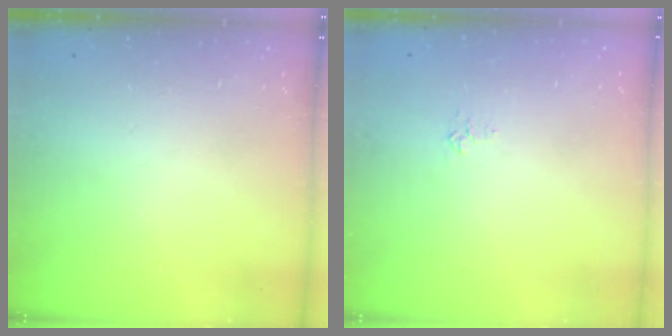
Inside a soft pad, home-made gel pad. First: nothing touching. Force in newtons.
{"total": 3.3, "press": 3.2, "slide": 0.4}